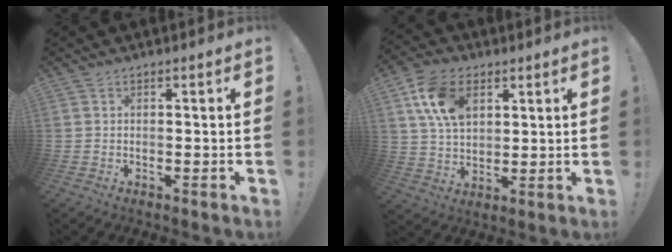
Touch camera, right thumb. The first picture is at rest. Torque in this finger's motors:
{"motor_torque": [-0.59, 1.24, 1.09, 0.44, 0.08]}